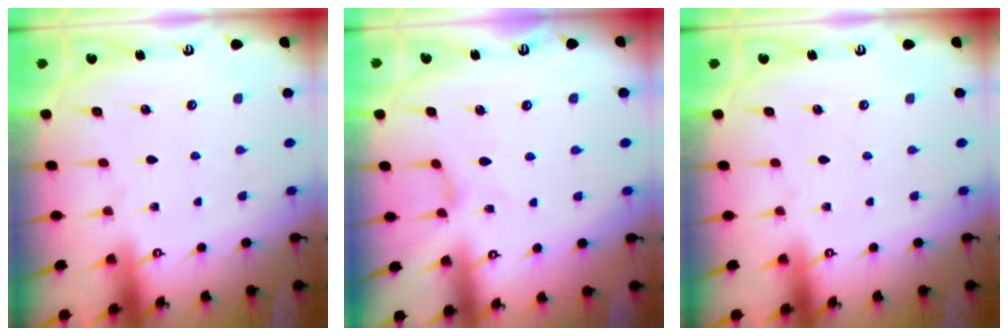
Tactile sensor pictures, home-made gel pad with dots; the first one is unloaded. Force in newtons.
{"total": 0.9, "press": 0.9, "slide": 0.2}
{"total": 0.0}